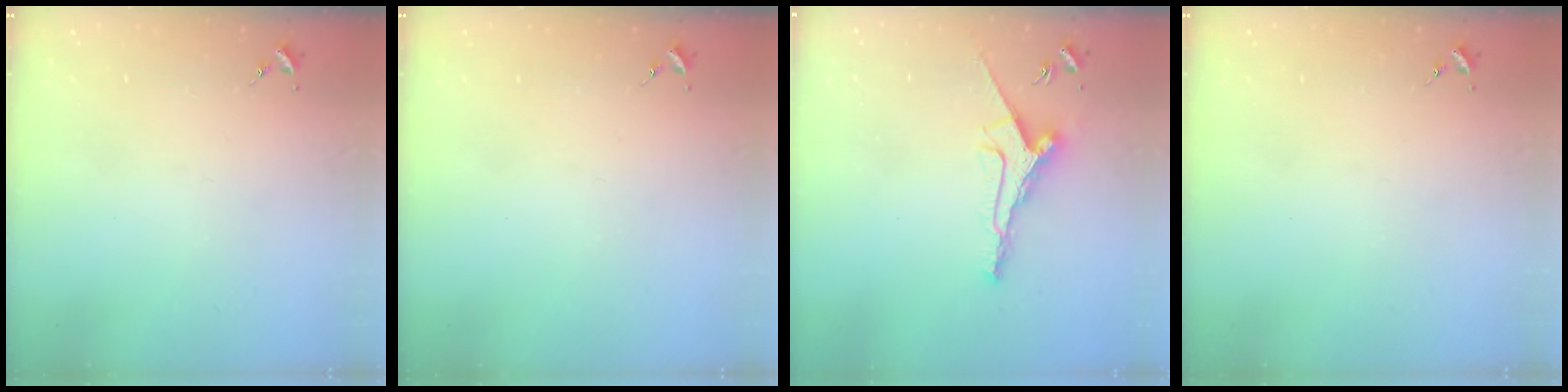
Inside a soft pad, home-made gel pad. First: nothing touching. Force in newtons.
{"total": 0.0}
{"total": 10.7, "press": 10.7, "slide": 0.3}
{"total": 0.0}